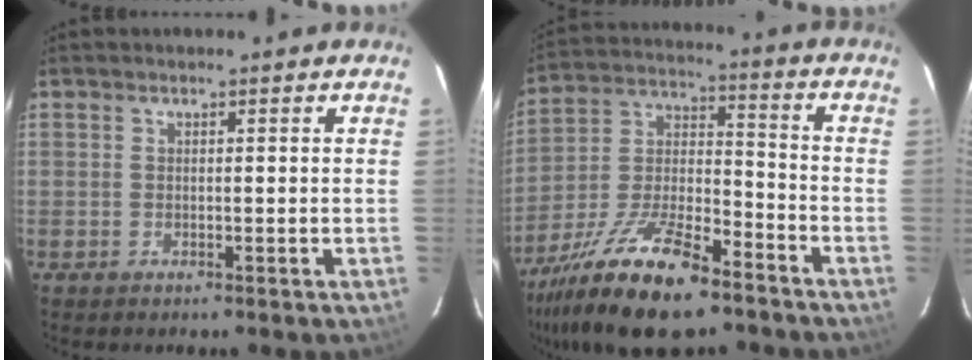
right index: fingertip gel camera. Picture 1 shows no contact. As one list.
[{"total": 19.5, "force": [-13.3, 6.6, 12.7], "torque": [-0.256, -0.014, -0.240]}]